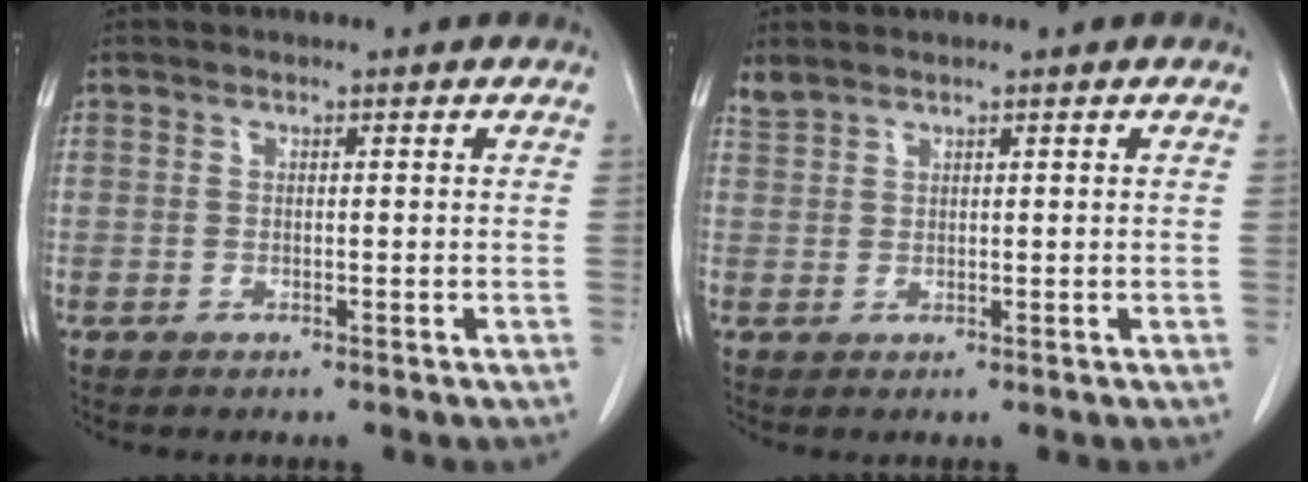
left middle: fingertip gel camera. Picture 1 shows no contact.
{"total": 1.3, "force": [1.3, 0.1, 0.1], "torque": [-0.010, 0.009, 0.034]}